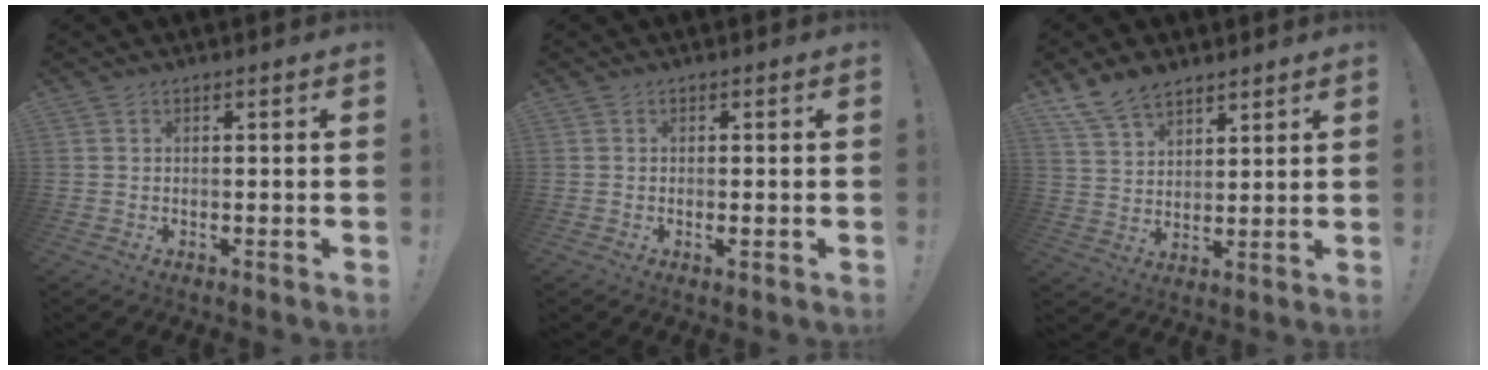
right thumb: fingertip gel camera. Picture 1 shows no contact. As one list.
[{"total": 1.2, "force": [-0.2, 0.1, 1.1], "torque": [-0.018, -0.002, -0.004]}, {"total": 10.0, "force": [7.9, 5.1, 3.5], "torque": [-0.072, -0.043, 0.157]}]